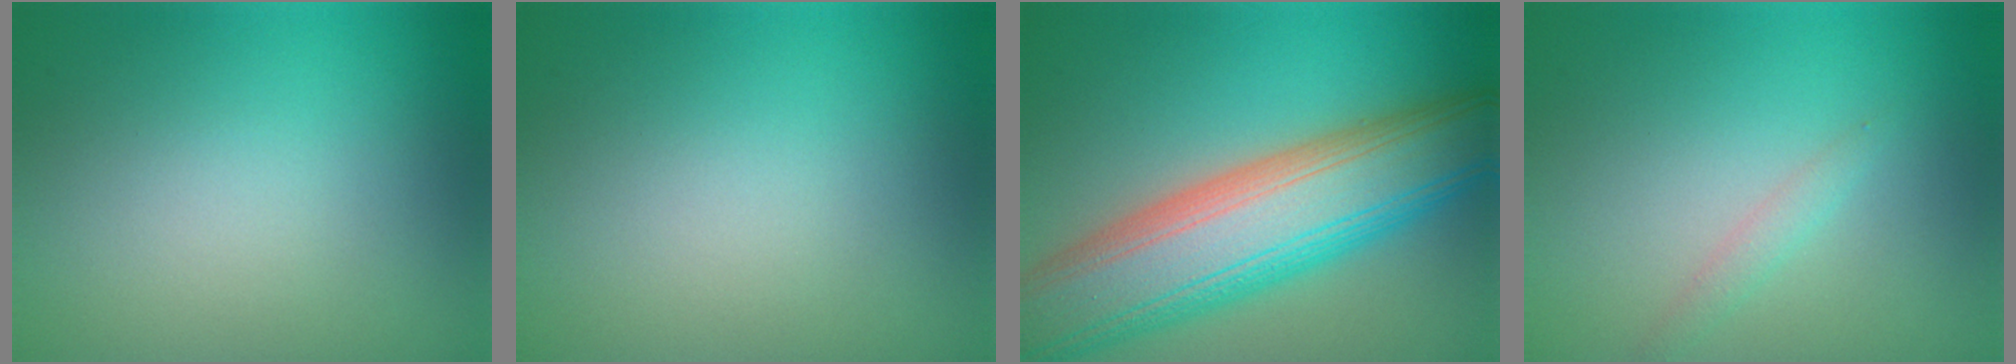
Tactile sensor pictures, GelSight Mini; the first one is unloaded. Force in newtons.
{"total": 0.0}
{"total": 12.2, "press": 12.1, "slide": 0.6}
{"total": 1.0, "press": 0.9, "slide": 0.1}